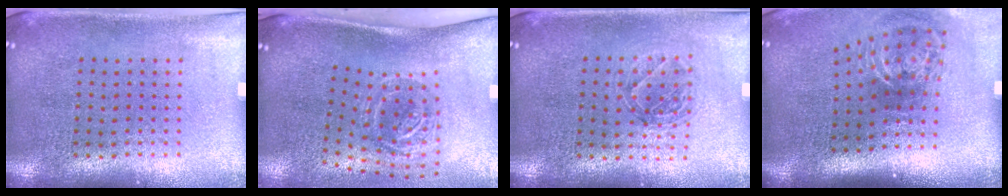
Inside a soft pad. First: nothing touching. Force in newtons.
{"total": 2.0, "press": 1.2, "slide": 1.5}
{"total": 1.2, "press": 1.0, "slide": 0.5}
{"total": 2.2, "press": 1.3, "slide": 1.7}